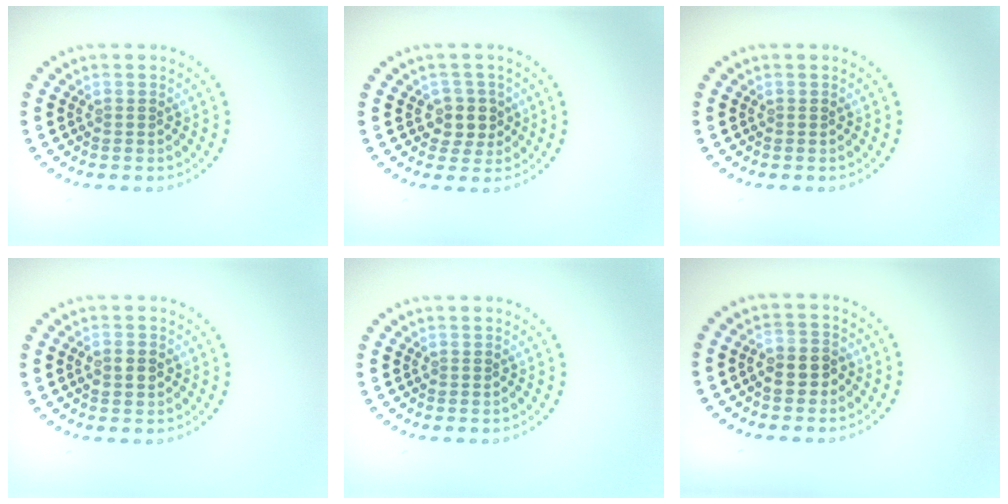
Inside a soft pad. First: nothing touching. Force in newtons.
{"total": 2.5, "press": 2.3, "slide": 1.1}
{"total": 0.0}
{"total": 2.1, "press": 2.1, "slide": 0.2}
{"total": 0.0}
{"total": 2.0, "press": 1.9, "slide": 0.6}